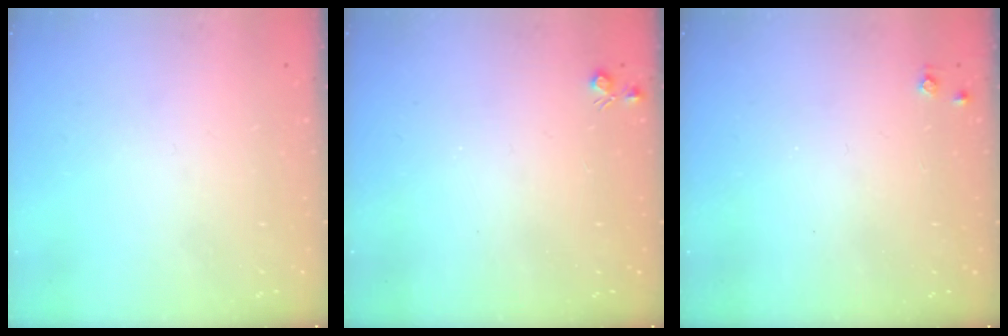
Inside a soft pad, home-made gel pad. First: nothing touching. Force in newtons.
{"total": 4.0, "press": 3.9, "slide": 0.7}
{"total": 3.7, "press": 3.6, "slide": 0.5}